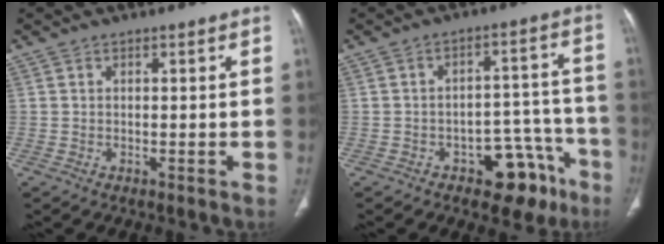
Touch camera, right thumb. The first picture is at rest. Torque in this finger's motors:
{"motor_torque": [2.64, 2.37, 0.84, -1.00, 0.01]}